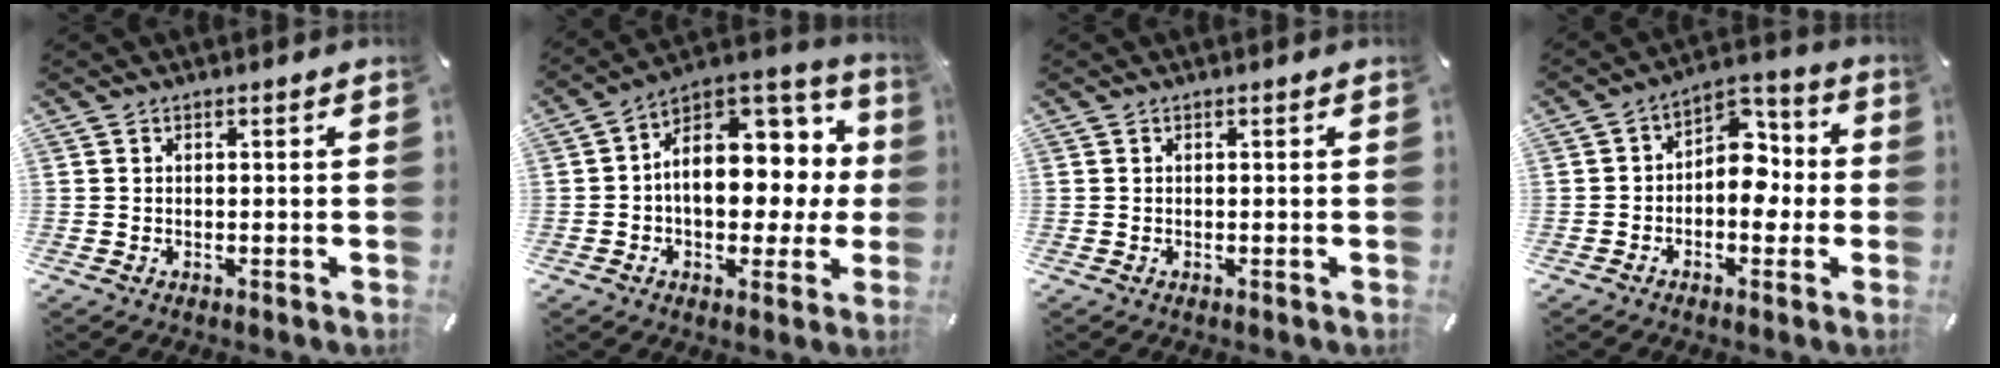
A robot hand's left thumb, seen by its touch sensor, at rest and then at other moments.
{"total": 14.9, "force": [1.0, 10.9, 10.2], "torque": [-0.122, -0.016, 0.022]}
{"total": 0.0}
{"total": 9.7, "force": [-1.0, 6.8, 6.9], "torque": [-0.083, 0.001, -0.022]}